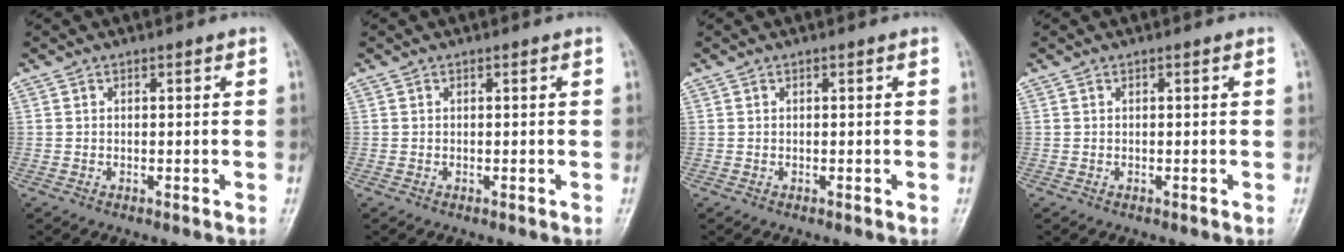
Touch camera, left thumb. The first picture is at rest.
{"total": 0.0}
{"total": 0.0}
{"total": 0.0}